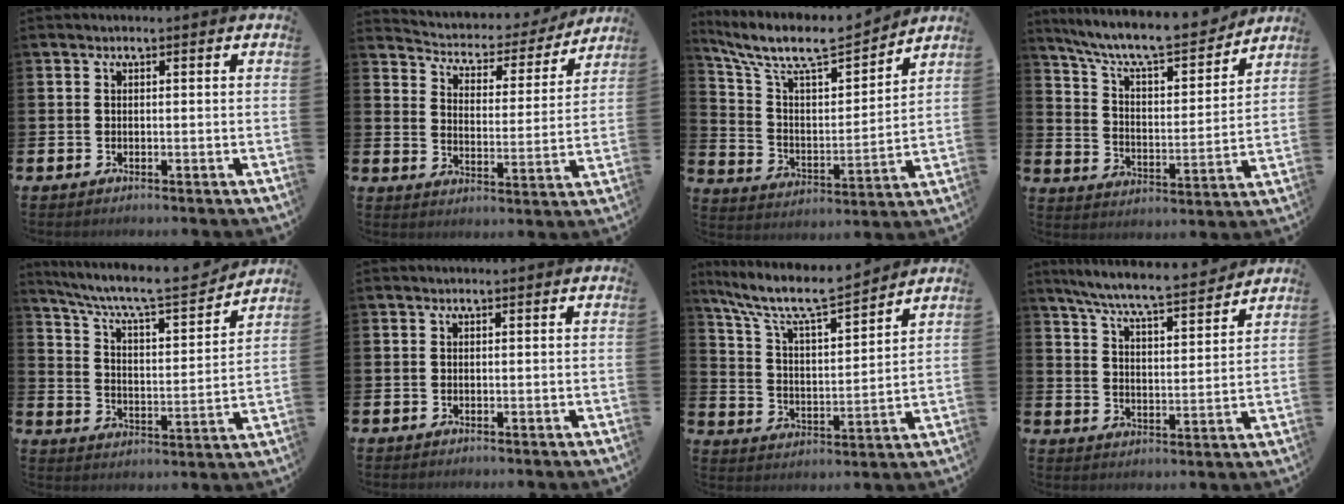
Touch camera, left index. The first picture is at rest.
{"total": 3.8, "force": [3.4, 1.5, 0.4], "torque": [-0.041, -0.035, 0.051]}
{"total": 9.5, "force": [8.3, 2.4, 3.9], "torque": [-0.122, -0.054, 0.143]}
{"total": 4.9, "force": [4.5, 0.4, 2.0], "torque": [-0.051, -0.011, 0.081]}
{"total": 8.2, "force": [7.3, 1.3, 3.5], "torque": [-0.099, -0.054, 0.120]}
{"total": 0.0}
{"total": 8.6, "force": [7.7, 1.3, 3.6], "torque": [-0.109, -0.049, 0.133]}
{"total": 6.8, "force": [6.4, 0.0, 2.4], "torque": [-0.078, -0.046, 0.111]}